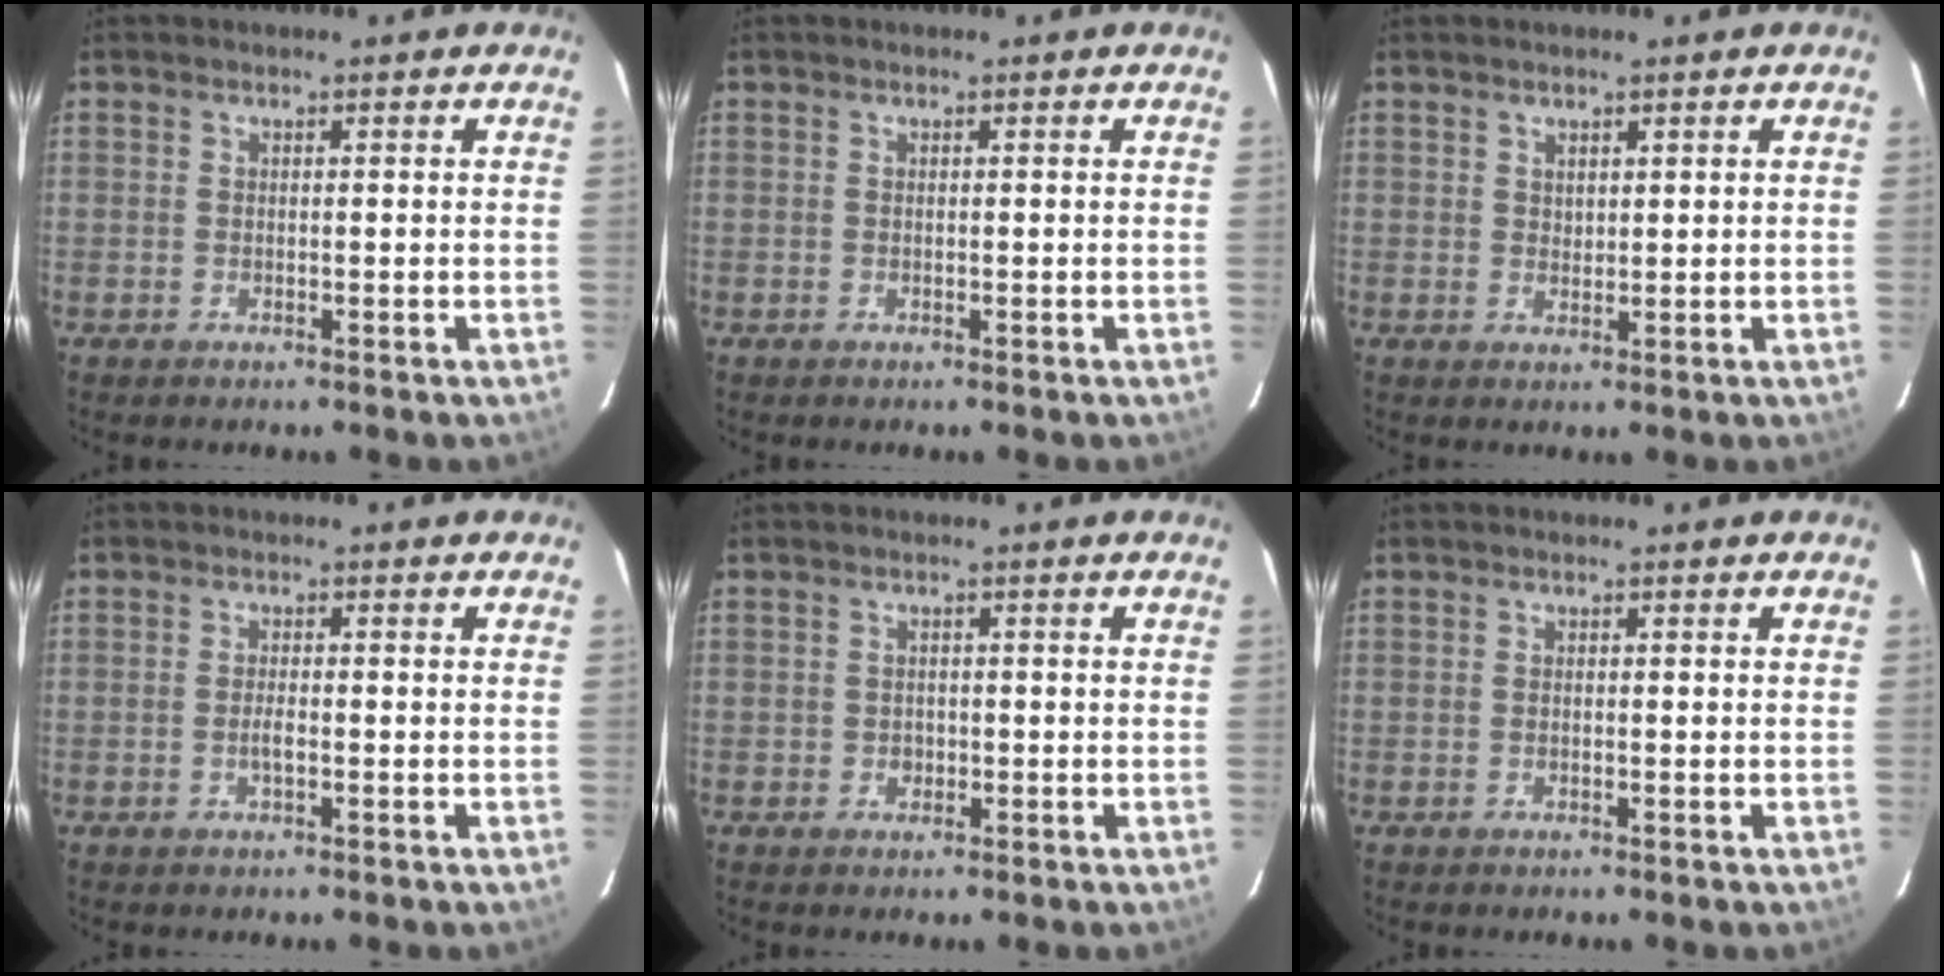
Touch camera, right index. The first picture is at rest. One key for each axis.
{"total": 0.0}
{"total": 1.6, "fx": 1.2, "fy": 0.9, "fz": 0.4, "tx": -0.002, "ty": 0.002, "tz": 0.022}
{"total": 1.6, "fx": -0.5, "fy": 0.3, "fz": 1.5, "tx": -0.031, "ty": 0.001, "tz": -0.010}
{"total": 1.4, "fx": -0.4, "fy": 1.3, "fz": 0.3, "tx": -0.002, "ty": 0.003, "tz": -0.001}
{"total": 0.0}